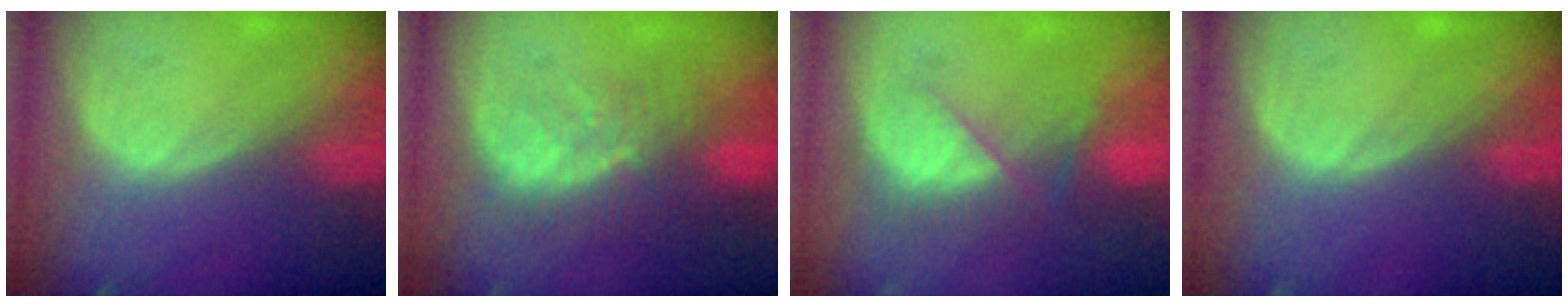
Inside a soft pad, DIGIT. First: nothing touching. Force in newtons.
{"total": 9.9, "press": 8.5, "slide": 5.0}
{"total": 7.1, "press": 6.7, "slide": 2.4}
{"total": 0.0}